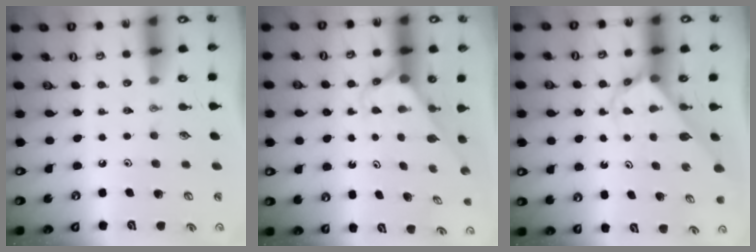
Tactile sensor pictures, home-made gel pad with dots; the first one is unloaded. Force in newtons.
{"total": 2.8, "press": 2.8, "slide": 0.1}
{"total": 3.3, "press": 3.3, "slide": 0.1}